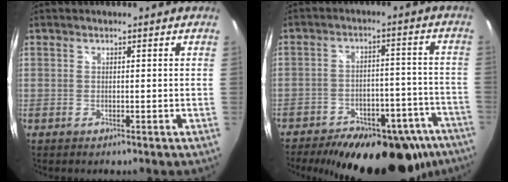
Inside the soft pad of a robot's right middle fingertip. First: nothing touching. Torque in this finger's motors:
{"motor_torque": [1.12, -1.02, 0.38, 0.21]}